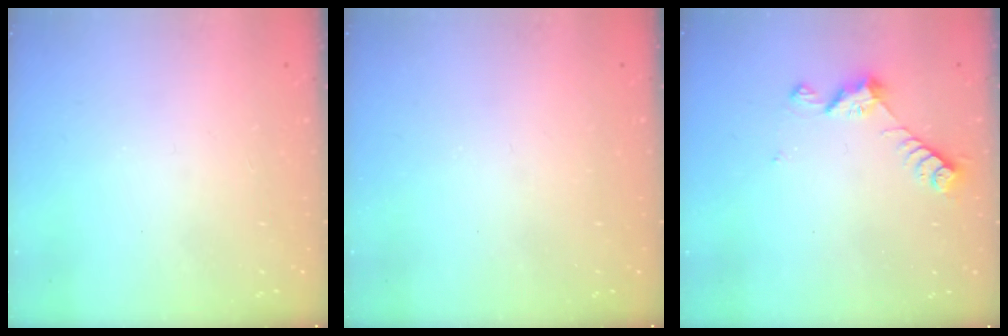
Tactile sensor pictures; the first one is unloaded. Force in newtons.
{"total": 0.0}
{"total": 7.2, "press": 7.2, "slide": 0.5}